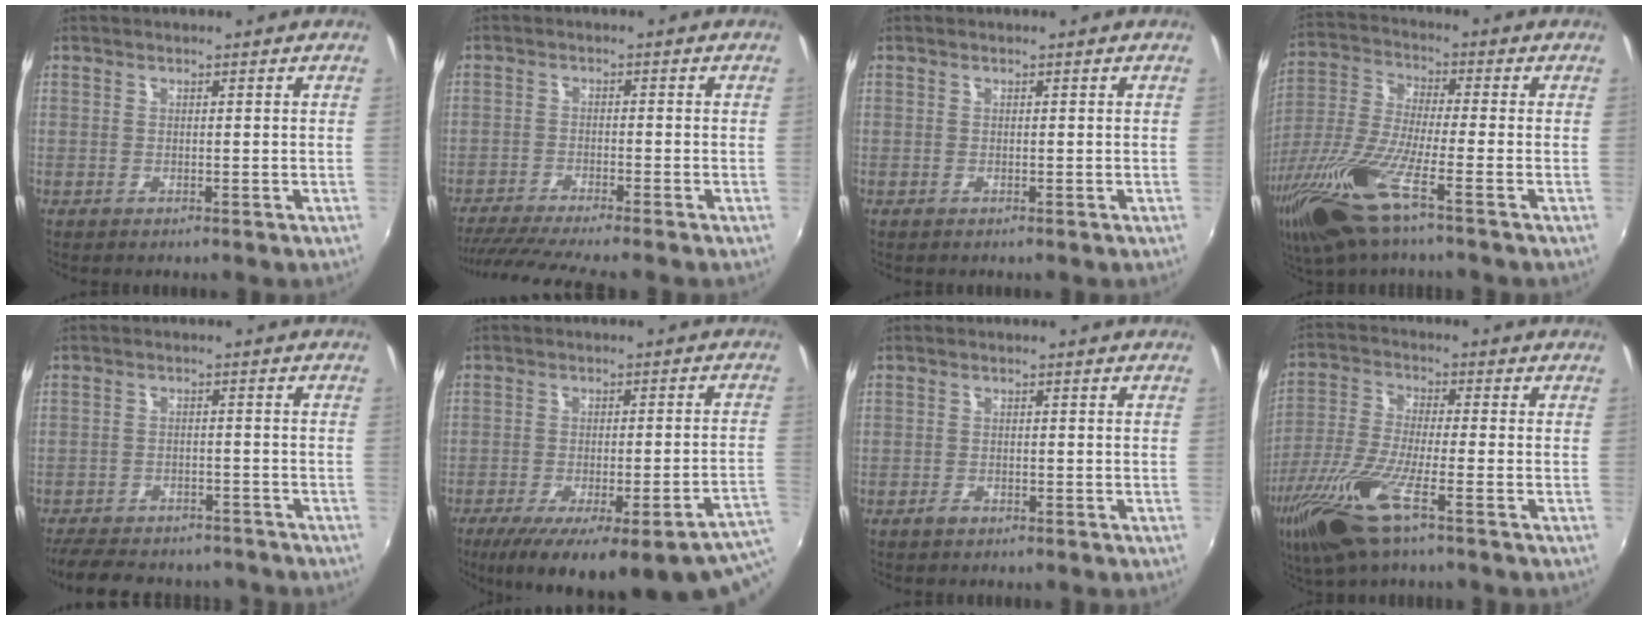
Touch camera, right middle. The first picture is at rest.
{"total": 10.1, "force": [-8.8, -0.4, 4.9], "torque": [-0.111, -0.025, -0.146]}
{"total": 0.0}
{"total": 16.1, "force": [-9.3, 2.4, 12.9], "torque": [-0.284, -0.037, -0.188]}
{"total": 15.5, "force": [-13.0, 5.9, 6.0], "torque": [-0.139, -0.005, -0.180]}
{"total": 24.0, "force": [-14.9, 5.9, 18.0], "torque": [-0.239, -0.042, -0.184]}
{"total": 1.4, "force": [-1.1, 0.6, 0.5], "torque": [-0.010, -0.001, -0.020]}
{"total": 14.6, "force": [-8.1, 2.8, 11.8], "torque": [-0.261, -0.038, -0.161]}